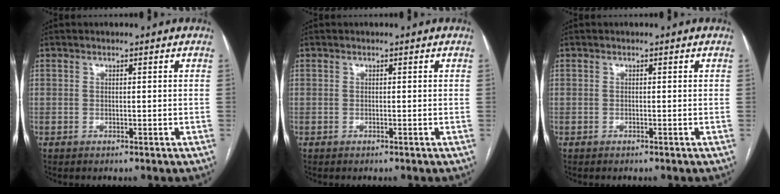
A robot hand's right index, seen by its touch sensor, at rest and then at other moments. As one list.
[{"total": 0.0}, {"total": 0.0}]